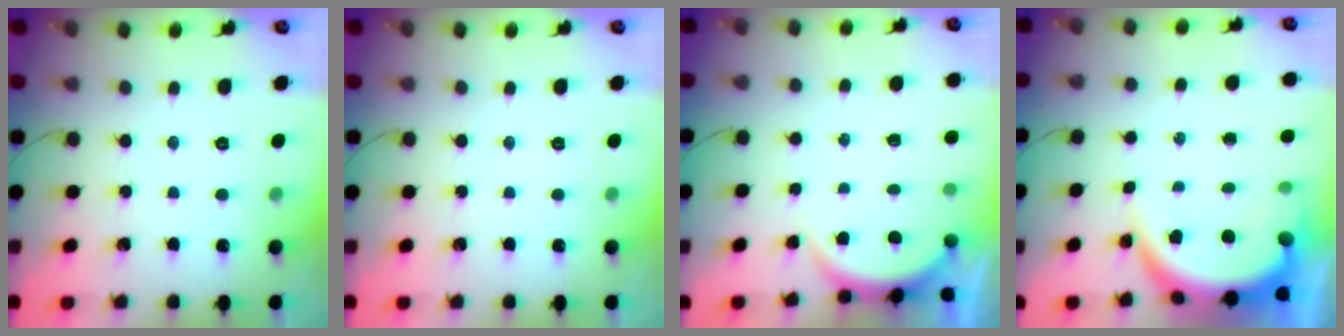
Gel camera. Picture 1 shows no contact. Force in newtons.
{"total": 0.0}
{"total": 2.9, "press": 2.8, "slide": 0.6}
{"total": 8.3, "press": 8.2, "slide": 1.0}